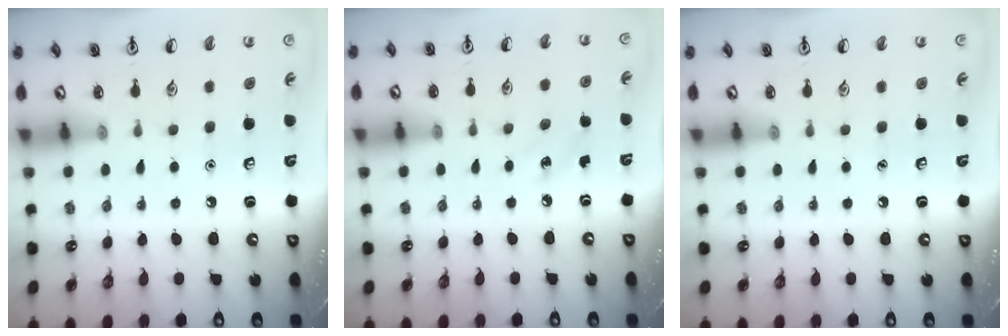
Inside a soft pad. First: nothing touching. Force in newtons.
{"total": 3.8, "press": 3.6, "slide": 1.2}
{"total": 0.0}